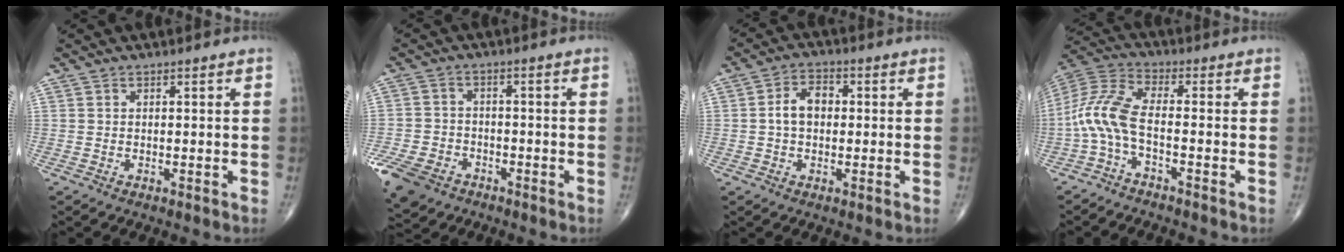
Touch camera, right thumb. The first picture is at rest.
{"total": 10.1, "force": [-5.9, 7.1, 4.2], "torque": [-0.094, 0.017, -0.102]}
{"total": 5.6, "force": [0.1, 3.9, 4.0], "torque": [-0.065, 0.019, -0.005]}
{"total": 9.0, "force": [-2.8, 2.9, 8.0], "torque": [-0.189, 0.037, -0.067]}